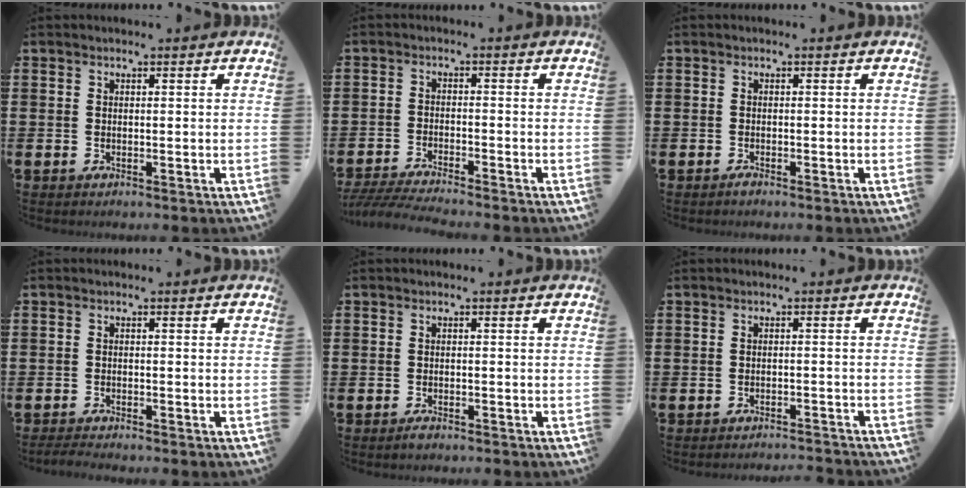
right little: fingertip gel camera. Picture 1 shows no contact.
{"total": 3.3, "force": [-3.1, -0.2, 1.1], "torque": [-0.024, -0.006, -0.061]}
{"total": 0.5, "force": [-0.4, 0.1, 0.3], "torque": [-0.006, -0.003, -0.007]}
{"total": 1.1, "force": [-1.0, 0.0, 0.4], "torque": [-0.008, -0.001, -0.020]}
{"total": 0.9, "force": [-0.7, 0.3, 0.4], "torque": [-0.009, -0.001, -0.014]}
{"total": 1.5, "force": [-1.4, -0.2, 0.0], "torque": [-0.001, 0.005, -0.030]}